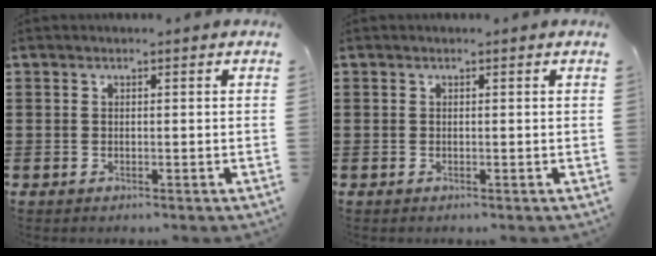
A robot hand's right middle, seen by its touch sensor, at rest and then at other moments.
{"total": 0.0}